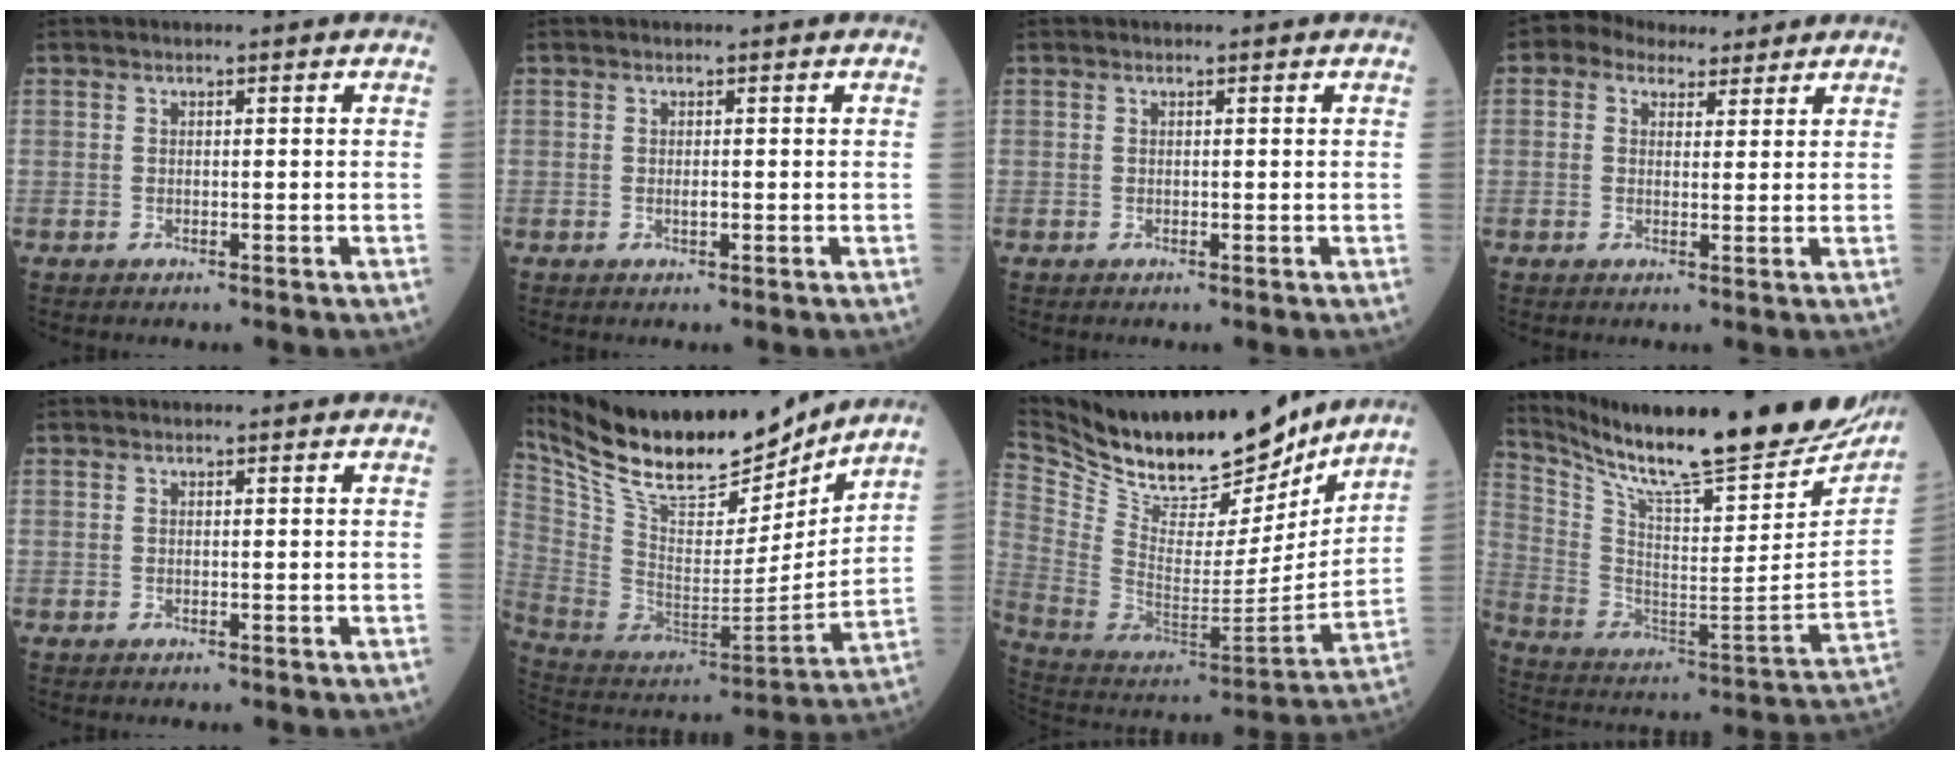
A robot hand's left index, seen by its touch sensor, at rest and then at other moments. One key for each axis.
{"total": 0.7, "fx": -0.1, "fy": 0.3, "fz": 0.6, "tx": -0.012, "ty": -0.001, "tz": -0.002}
{"total": 0.0}
{"total": 5.7, "fx": 4.2, "fy": 3.4, "fz": 2.0, "tx": -0.036, "ty": 0.032, "tz": 0.071}
{"total": 0.0}
{"total": 22.9, "fx": 19.9, "fy": 5.4, "fz": 9.8, "tx": -0.197, "ty": -0.015, "tz": 0.338}
{"total": 24.6, "fx": 21.0, "fy": 7.0, "fz": 10.8, "tx": -0.215, "ty": -0.024, "tz": 0.345}
{"total": 30.8, "fx": 26.7, "fy": 3.5, "fz": 15.0, "tx": -0.263, "ty": -0.093, "tz": 0.380}